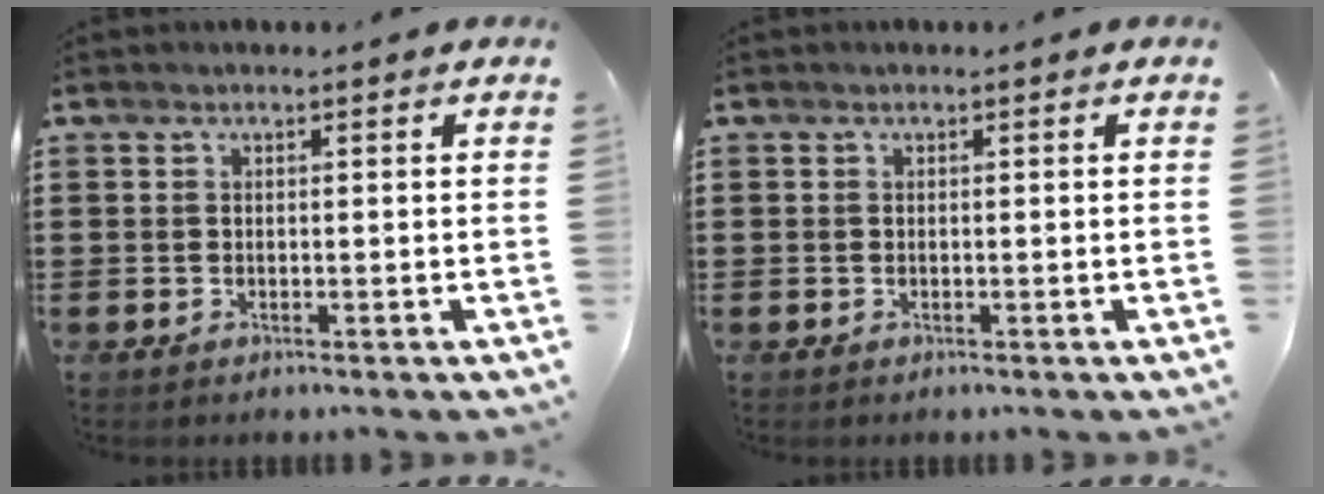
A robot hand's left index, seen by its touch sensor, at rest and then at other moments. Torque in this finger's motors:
{"motor_torque": [0.06, 0.00, -0.10, -0.01]}